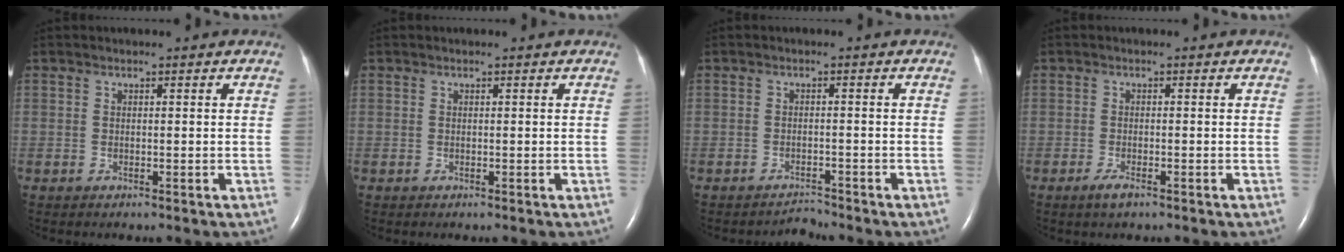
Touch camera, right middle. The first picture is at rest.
{"total": 0.0}
{"total": 1.7, "force": [-1.6, -0.2, -0.6], "torque": [0.011, -0.010, -0.023]}
{"total": 1.9, "force": [-1.3, 0.4, 1.4], "torque": [-0.035, -0.004, -0.024]}